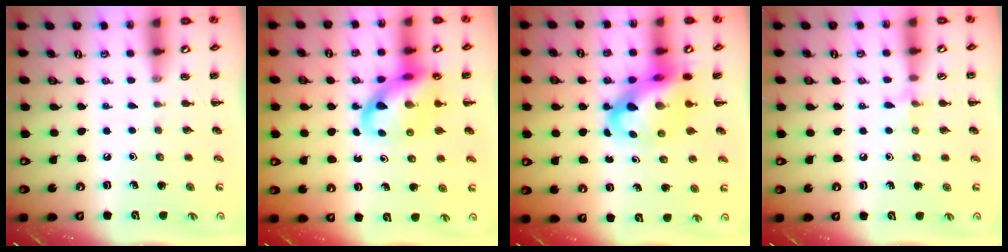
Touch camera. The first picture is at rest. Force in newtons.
{"total": 14.6, "press": 14.2, "slide": 3.6}
{"total": 10.1, "press": 9.8, "slide": 2.5}
{"total": 5.5, "press": 5.3, "slide": 1.4}